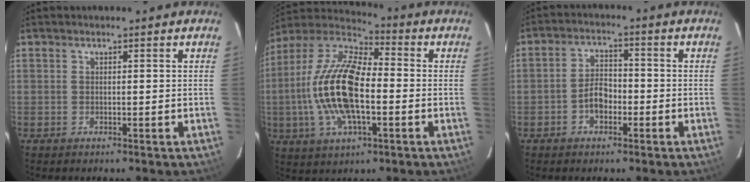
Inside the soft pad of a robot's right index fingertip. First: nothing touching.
{"total": 19.2, "force": [-2.5, 8.3, 17.1], "torque": [-0.348, 0.003, -0.055]}
{"total": 4.9, "force": [-2.0, 3.0, 3.3], "torque": [-0.063, 0.013, -0.033]}